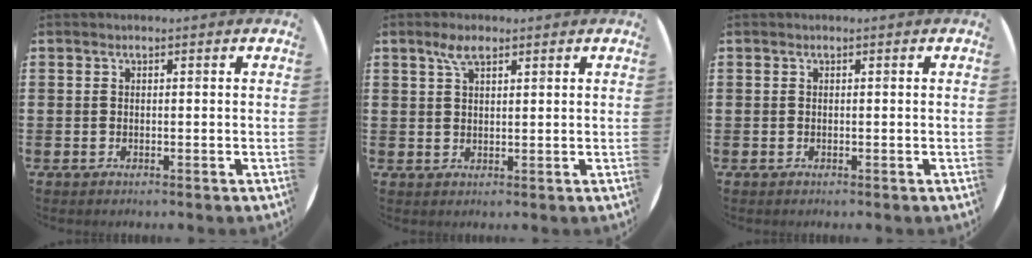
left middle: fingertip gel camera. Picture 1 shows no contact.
{"total": 3.3, "force": [2.2, 1.2, 2.1], "torque": [-0.038, 0.004, 0.037]}
{"total": 0.0}